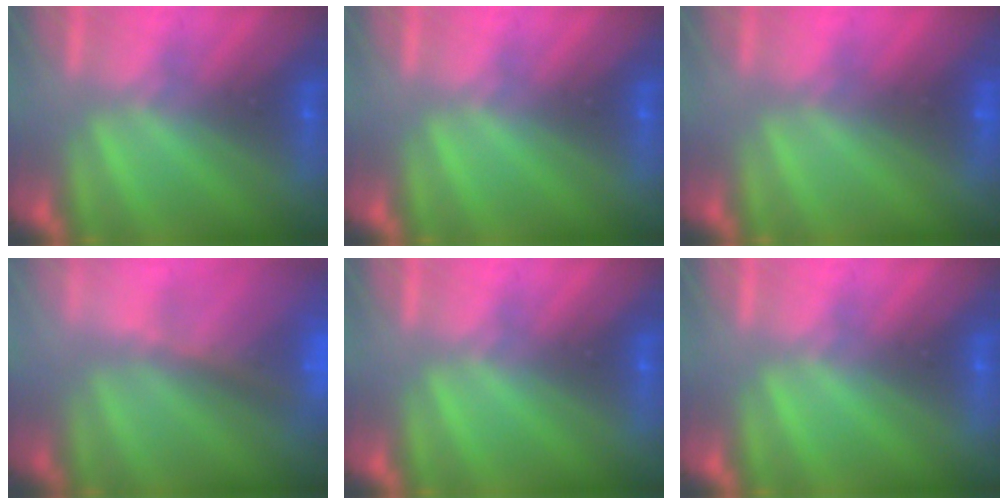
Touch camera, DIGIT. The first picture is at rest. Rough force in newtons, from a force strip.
{"total": 0.0}
{"total": 2.4}
{"total": 6.5}
{"total": 0.0}
{"total": 0.0}